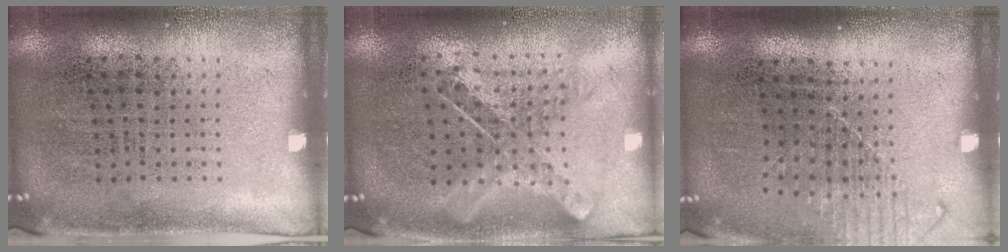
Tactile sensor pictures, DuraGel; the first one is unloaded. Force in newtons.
{"total": 0.9, "press": 0.9, "slide": 0.2}
{"total": 1.3, "press": 1.0, "slide": 0.8}